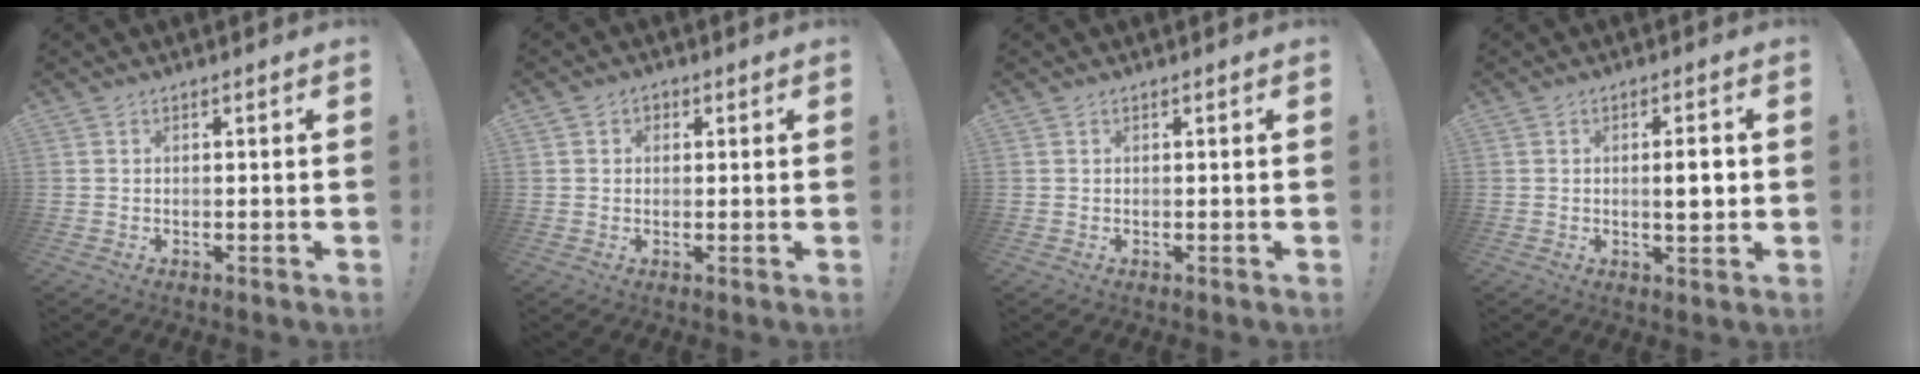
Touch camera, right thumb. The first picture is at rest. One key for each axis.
{"total": 2.1, "fx": 0.3, "fy": 1.9, "fz": 0.8, "tx": -0.003, "ty": 0.001, "tz": 0.003}
{"total": 0.0}
{"total": 4.7, "fx": -0.1, "fy": 1.0, "fz": 4.5, "tx": -0.059, "ty": -0.005, "tz": -0.010}